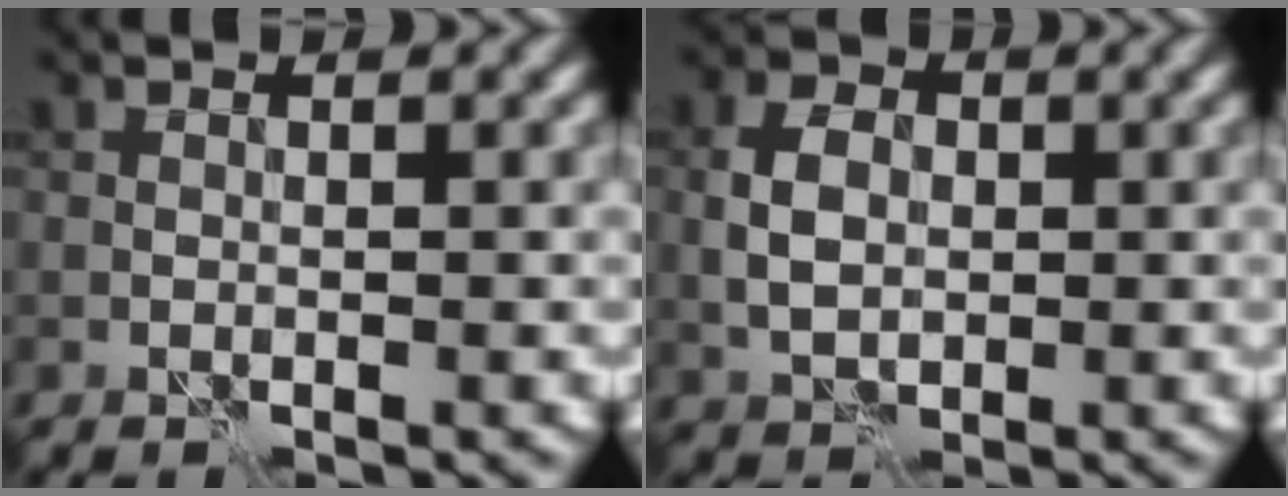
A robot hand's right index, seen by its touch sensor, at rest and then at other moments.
{"total": 3.7, "force": [-0.1, 2.7, 2.6], "torque": [-0.054, 0.004, -0.005]}